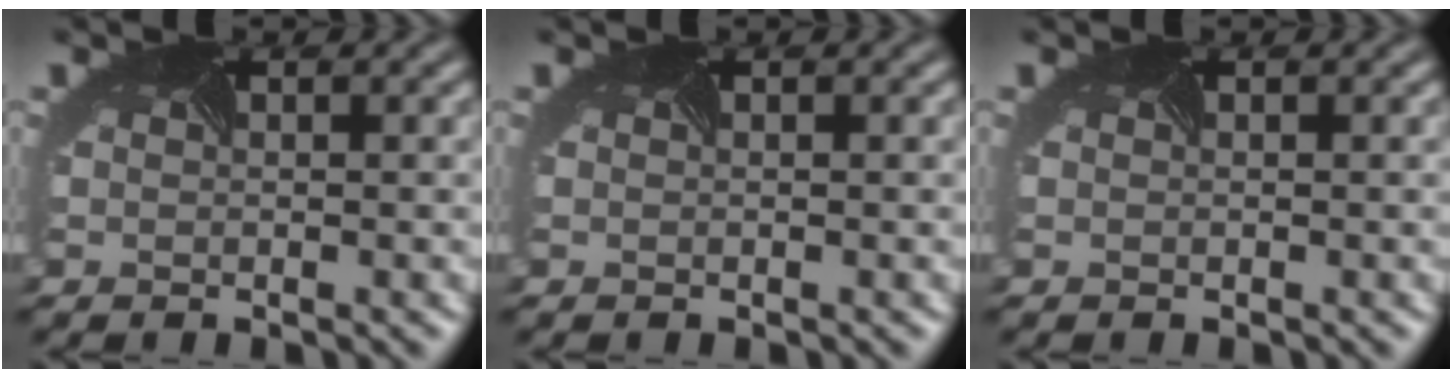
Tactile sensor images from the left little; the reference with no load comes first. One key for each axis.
{"total": 0.0}
{"total": 0.0}